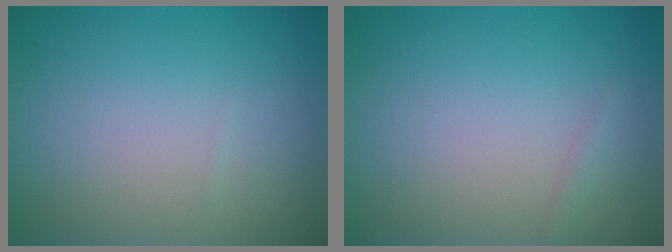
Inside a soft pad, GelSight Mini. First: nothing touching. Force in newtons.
{"total": 0.6, "press": 0.6, "slide": 0.0}